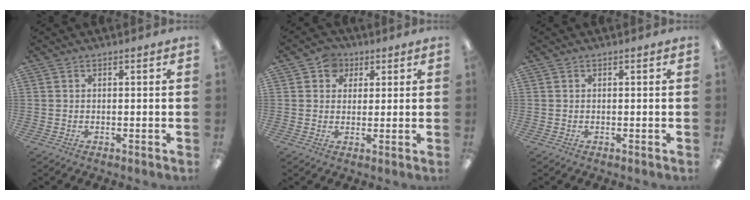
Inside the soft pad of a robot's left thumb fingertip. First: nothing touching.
{"total": 5.0, "force": [2.5, 4.2, 1.2], "torque": [-0.021, 0.004, 0.044]}
{"total": 0.0}